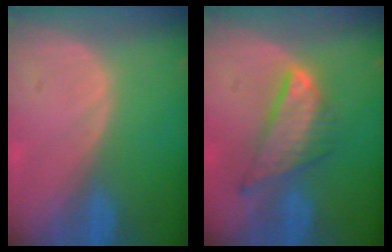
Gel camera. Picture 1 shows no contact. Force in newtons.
{"total": 8.1, "press": 6.8, "slide": 4.3}